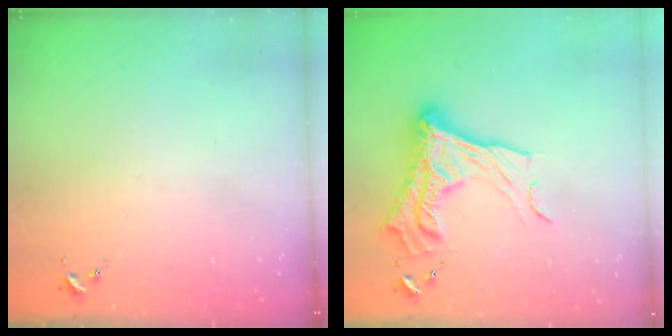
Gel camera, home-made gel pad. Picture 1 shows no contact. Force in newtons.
{"total": 20.4, "press": 20.4, "slide": 1.5}